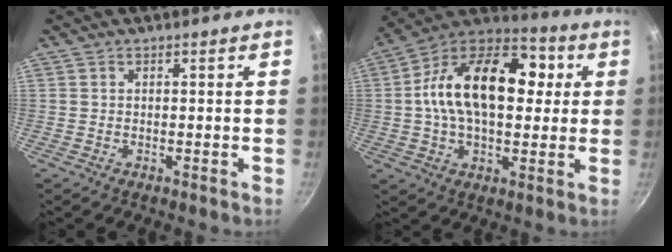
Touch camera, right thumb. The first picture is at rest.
{"total": 22.5, "force": [3.0, 14.0, 17.3], "torque": [-0.264, 0.027, 0.025]}